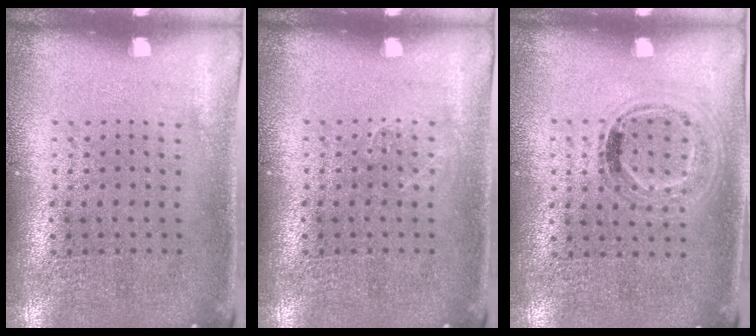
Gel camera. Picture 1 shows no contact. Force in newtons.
{"total": 0.7, "press": 0.7, "slide": 0.1}
{"total": 0.9, "press": 0.7, "slide": 0.5}